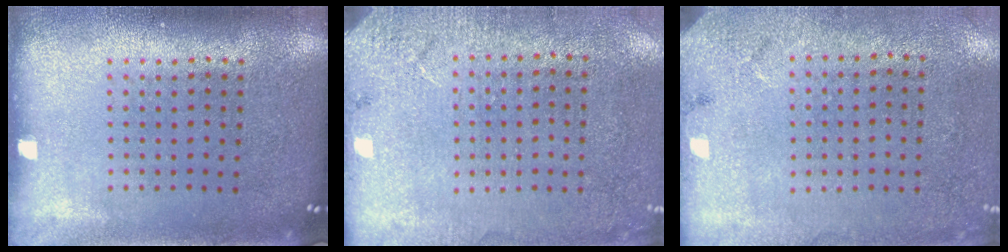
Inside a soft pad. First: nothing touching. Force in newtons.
{"total": 2.6, "press": 2.4, "slide": 0.9}
{"total": 2.7, "press": 2.2, "slide": 1.6}